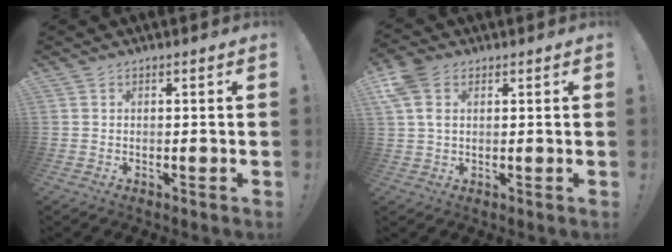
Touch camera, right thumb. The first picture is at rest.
{"total": 6.8, "force": [2.7, 4.5, 4.3], "torque": [-0.084, 0.001, 0.055]}